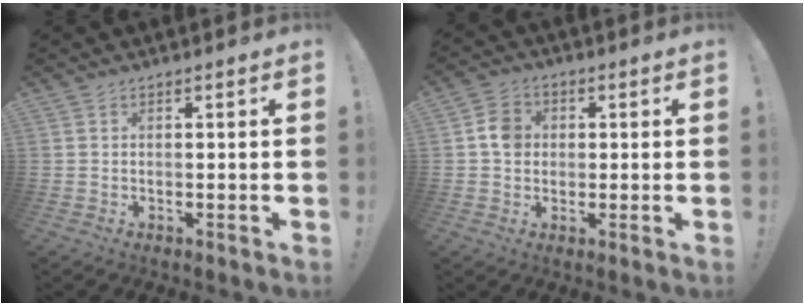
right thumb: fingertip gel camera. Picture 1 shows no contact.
{"total": 6.6, "force": [0.6, 5.9, 3.0], "torque": [-0.033, 0.012, 0.012]}